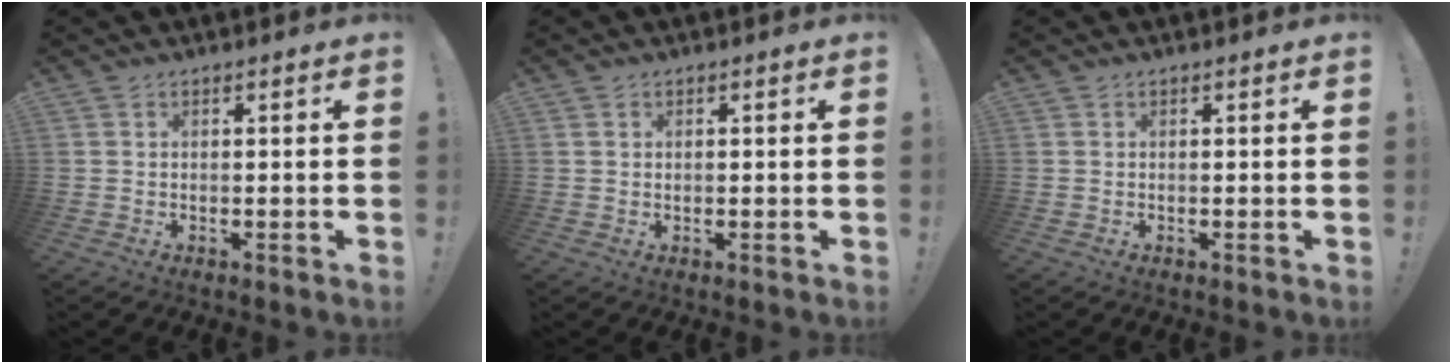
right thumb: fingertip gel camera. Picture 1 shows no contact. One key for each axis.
{"total": 0.6, "fx": 0.3, "fy": 0.6, "fz": -0.1, "tx": 0.001, "ty": 0.004, "tz": 0.005}
{"total": 0.0}